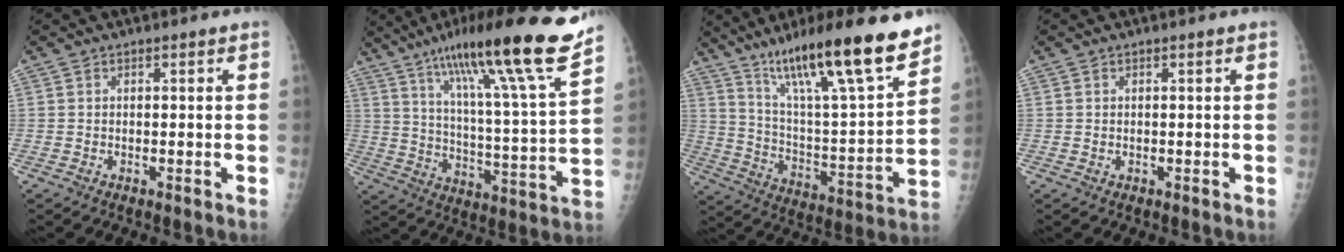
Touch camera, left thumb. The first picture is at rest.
{"total": 23.7, "force": [16.6, 1.3, 16.8], "torque": [-0.250, -0.067, 0.261]}
{"total": 24.1, "force": [16.9, 3.1, 16.9], "torque": [-0.255, -0.067, 0.288]}
{"total": 0.0}